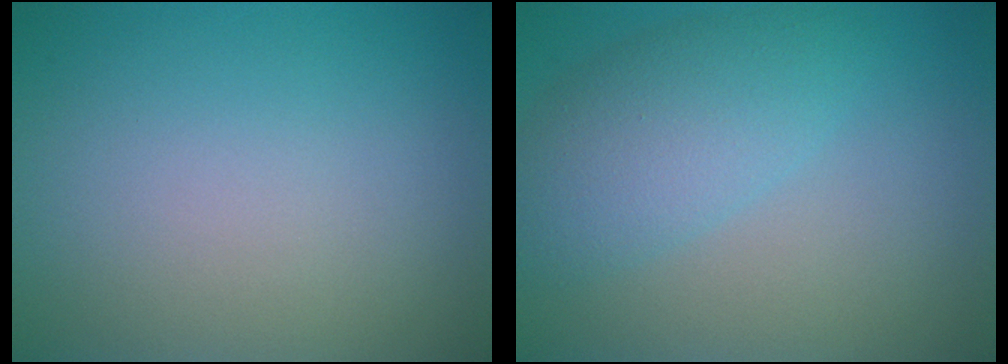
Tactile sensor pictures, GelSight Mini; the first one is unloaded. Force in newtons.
{"total": 4.8, "press": 4.8, "slide": 0.3}